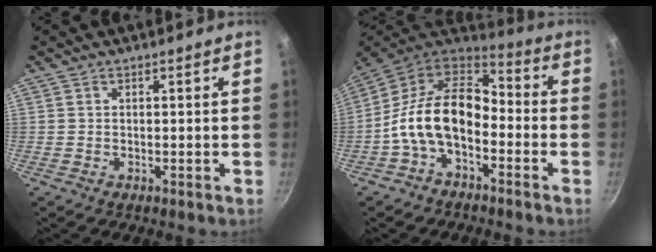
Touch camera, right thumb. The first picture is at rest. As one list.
[{"total": 16.0, "force": [-3.9, 10.0, 11.8], "torque": [-0.197, 0.056, -0.090]}]